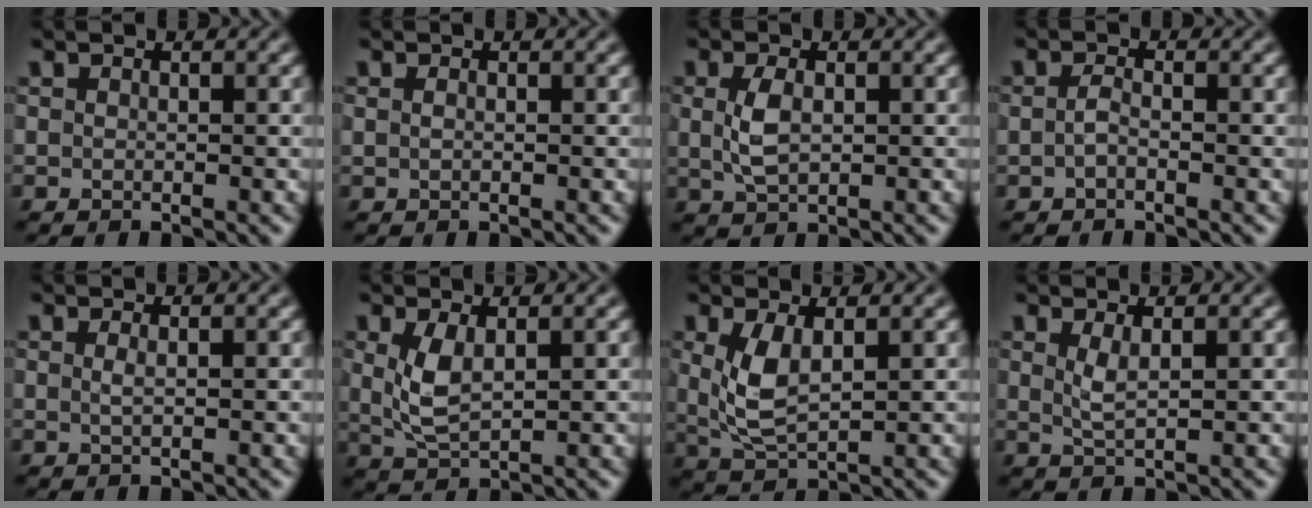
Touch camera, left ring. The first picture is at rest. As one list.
[{"total": 0.5, "force": [0.2, 0.3, 0.4], "torque": [-0.012, -0.002, 0.003]}, {"total": 2.9, "force": [0.3, 1.6, 2.4], "torque": [-0.060, 0.000, 0.009]}, {"total": 1.1, "force": [-0.4, 0.3, 0.9], "torque": [-0.022, 0.001, -0.011]}, {"total": 0.9, "force": [0.2, 0.3, 0.8], "torque": [-0.015, 0.002, 0.001]}, {"total": 3.3, "force": [0.8, 1.4, 2.8], "torque": [-0.067, -0.003, 0.021]}, {"total": 3.9, "force": [0.9, 1.7, 3.4], "torque": [-0.081, -0.004, 0.023]}, {"total": 1.8, "force": [0.6, 0.4, 1.6], "torque": [-0.035, -0.004, 0.015]}]